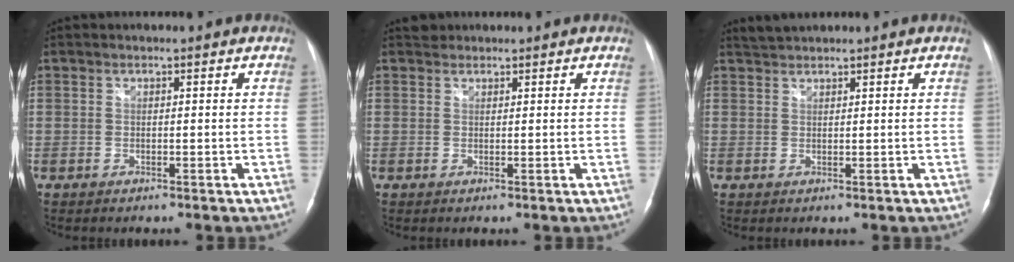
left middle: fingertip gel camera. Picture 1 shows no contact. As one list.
[{"total": 1.2, "force": [1.0, 0.5, -0.2], "torque": [0.000, 0.009, 0.016]}, {"total": 2.0, "force": [2.0, 0.1, 0.2], "torque": [-0.012, 0.012, 0.040]}]